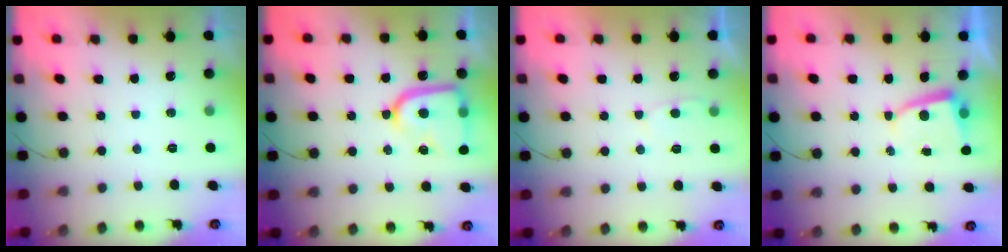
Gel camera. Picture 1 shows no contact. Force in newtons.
{"total": 15.2, "press": 15.1, "slide": 1.5}
{"total": 2.4, "press": 2.4, "slide": 0.4}
{"total": 3.6, "press": 3.6, "slide": 0.4}